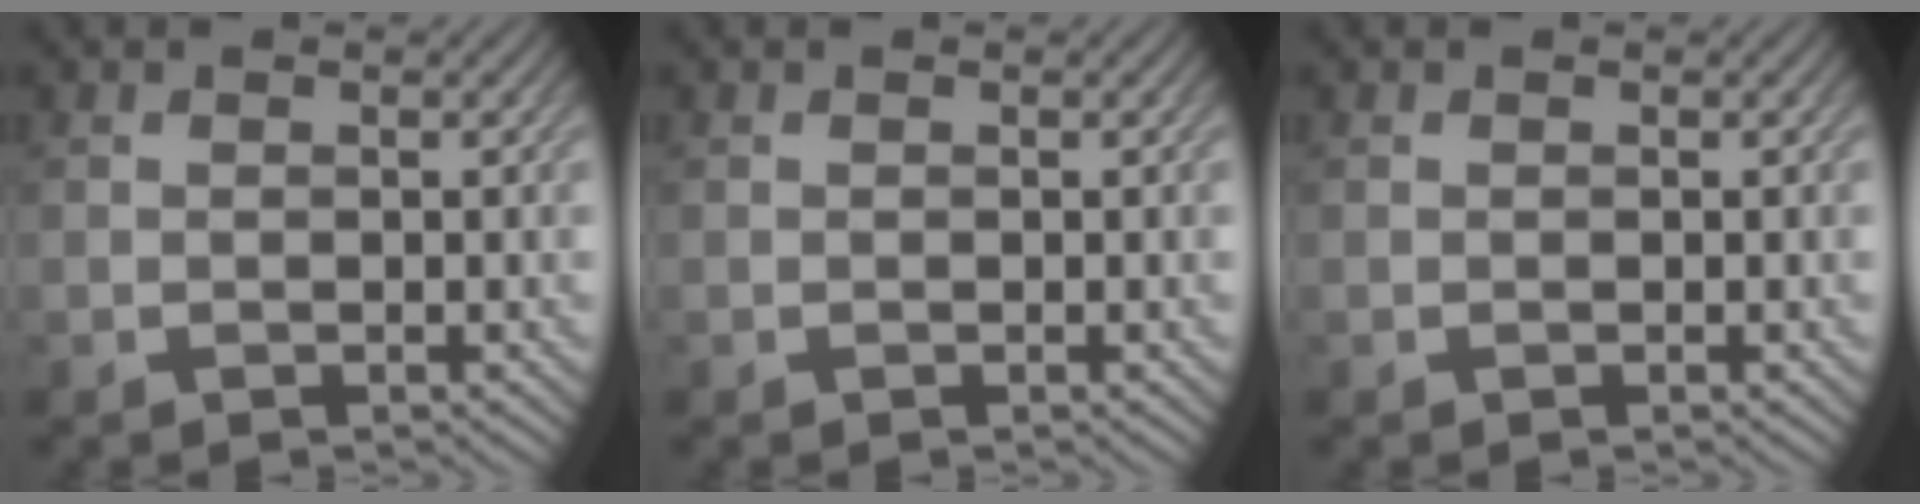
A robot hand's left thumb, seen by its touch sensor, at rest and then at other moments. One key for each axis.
{"total": 0.0}
{"total": 0.0}